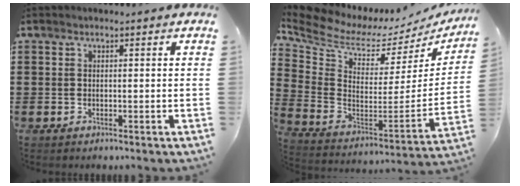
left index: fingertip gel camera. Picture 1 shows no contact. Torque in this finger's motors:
{"motor_torque": [2.14, 0.00, 0.53, 0.09]}